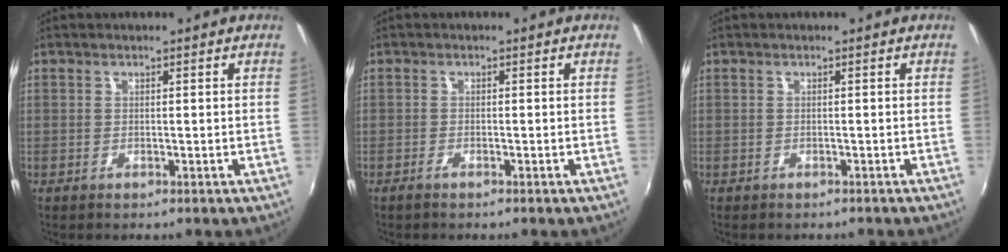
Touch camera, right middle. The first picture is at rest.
{"total": 1.2, "force": [-1.0, 0.1, 0.7], "torque": [-0.020, -0.002, -0.023]}
{"total": 1.4, "force": [-1.2, 0.6, 0.4], "torque": [-0.012, -0.007, -0.016]}